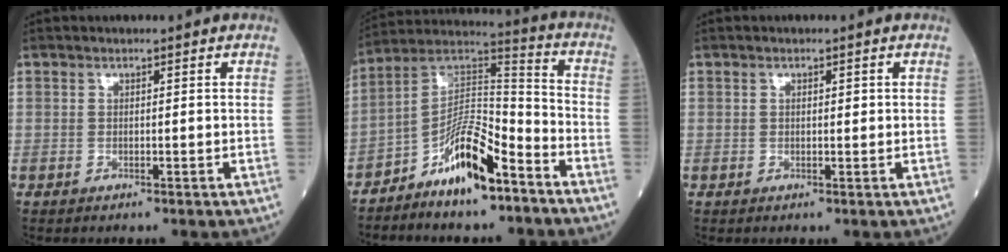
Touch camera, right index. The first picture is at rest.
{"total": 11.8, "force": [-7.4, 2.9, 8.7], "torque": [-0.159, 0.019, -0.131]}
{"total": 1.0, "force": [0.2, 0.4, 0.9], "torque": [-0.016, 0.001, 0.005]}